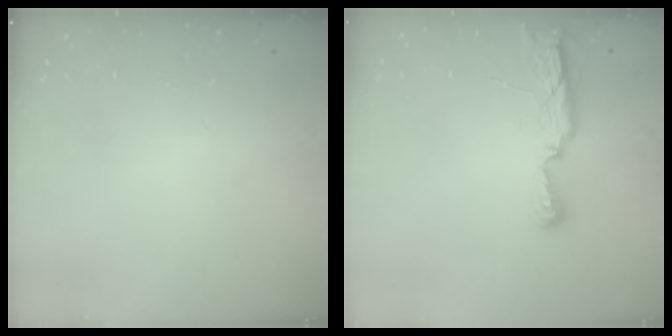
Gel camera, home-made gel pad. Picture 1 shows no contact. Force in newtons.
{"total": 6.6, "press": 6.5, "slide": 1.1}